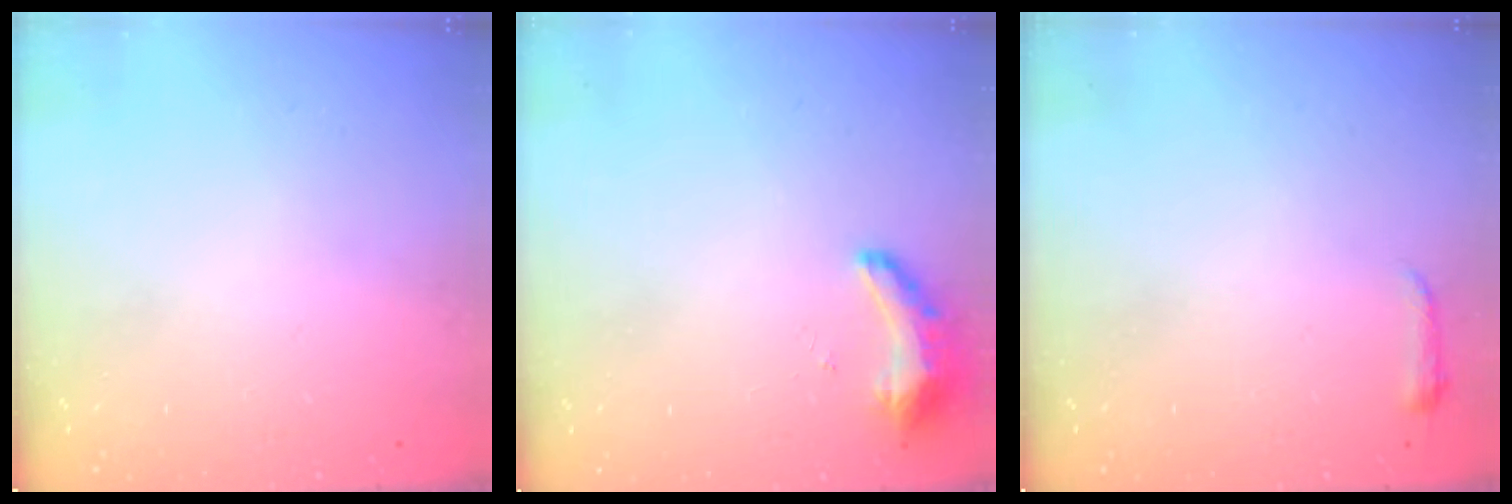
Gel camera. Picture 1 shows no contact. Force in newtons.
{"total": 8.8, "press": 8.7, "slide": 1.3}
{"total": 3.0, "press": 2.9, "slide": 0.6}